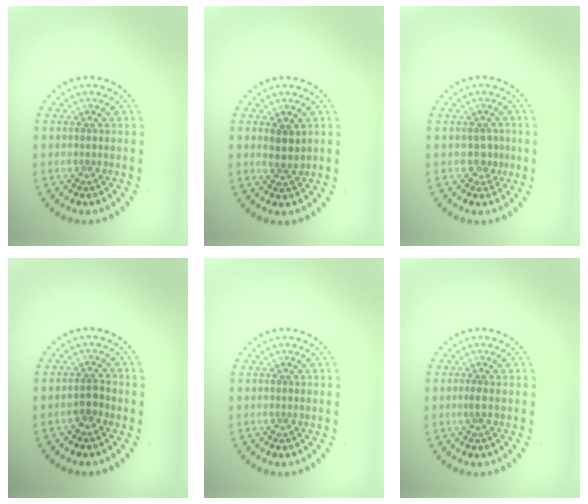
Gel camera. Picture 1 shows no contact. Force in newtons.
{"total": 1.9, "press": 1.7, "slide": 0.9}
{"total": 1.3, "press": 1.2, "slide": 0.6}
{"total": 1.5, "press": 1.2, "slide": 0.9}
{"total": 0.0}
{"total": 0.9, "press": 0.6, "slide": 0.7}